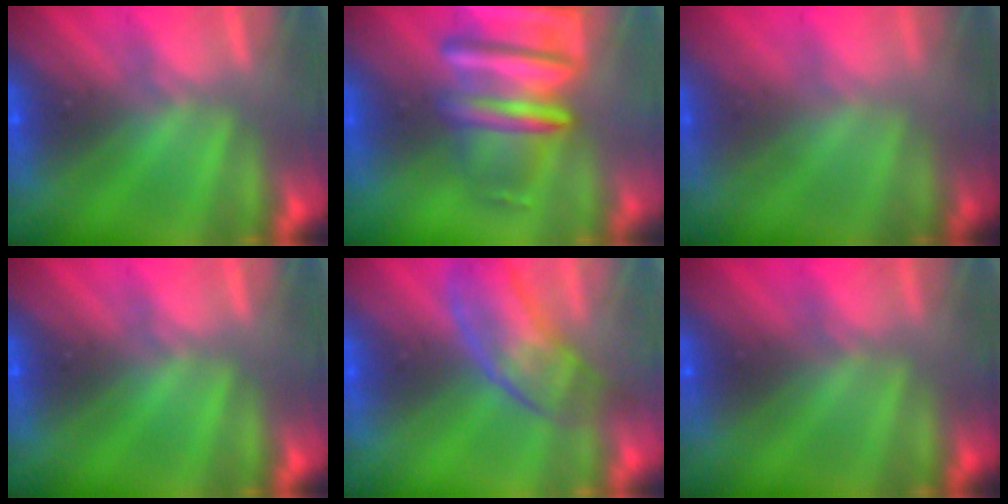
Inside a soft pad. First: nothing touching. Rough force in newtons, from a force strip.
{"total": 7.1}
{"total": 1.6}
{"total": 0.0}
{"total": 2.8}
{"total": 7.8}